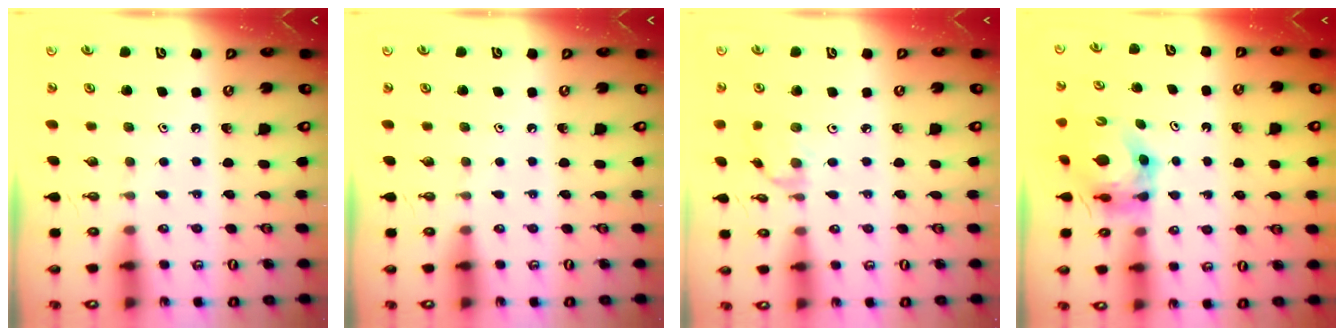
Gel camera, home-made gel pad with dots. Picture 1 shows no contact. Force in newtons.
{"total": 0.0}
{"total": 1.3, "press": 1.2, "slide": 0.4}
{"total": 5.8, "press": 5.8, "slide": 0.6}